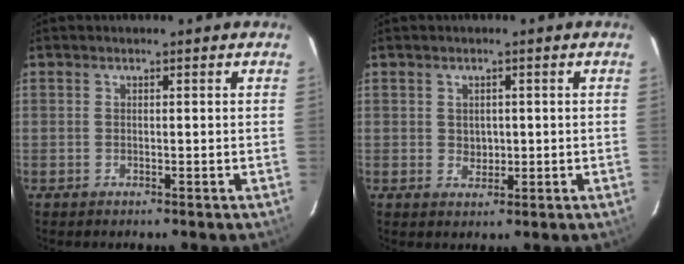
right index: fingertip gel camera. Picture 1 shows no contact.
{"total": 2.4, "force": [0.2, 2.1, 1.1], "torque": [-0.015, 0.002, 0.008]}